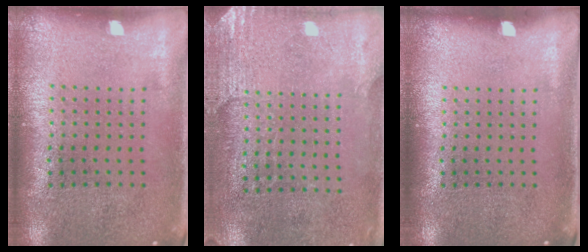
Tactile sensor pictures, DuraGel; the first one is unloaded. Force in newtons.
{"total": 2.7, "press": 2.4, "slide": 1.1}
{"total": 0.0}